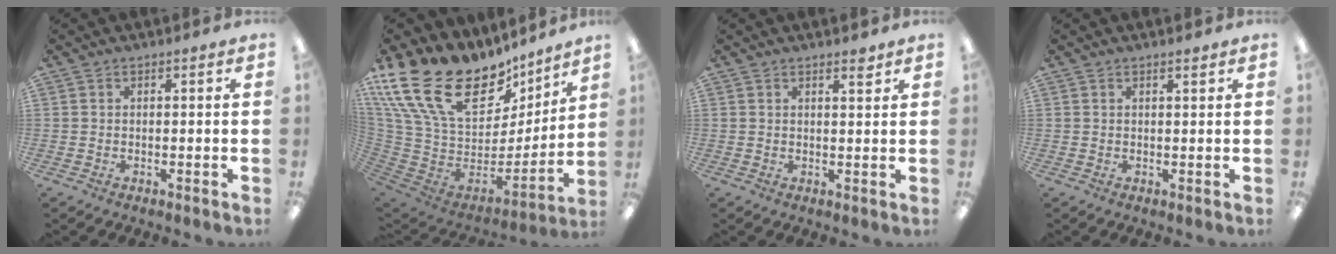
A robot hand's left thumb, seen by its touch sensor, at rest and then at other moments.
{"total": 27.4, "force": [16.6, 15.4, 15.4], "torque": [-0.296, -0.115, 0.329]}
{"total": 2.2, "force": [1.9, 0.4, 1.1], "torque": [-0.008, -0.008, 0.030]}
{"total": 1.0, "force": [0.8, 0.1, 0.6], "torque": [-0.012, -0.001, 0.015]}